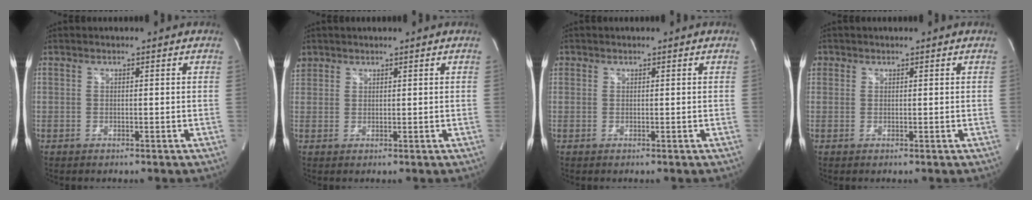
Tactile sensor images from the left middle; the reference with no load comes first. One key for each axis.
{"total": 3.4, "fx": 2.2, "fy": 2.6, "fz": 0.4, "tx": -0.013, "ty": 0.016, "tz": 0.045}
{"total": 0.8, "fx": 0.3, "fy": 0.7, "fz": 0.1, "tx": 0.004, "ty": 0.007, "tz": 0.005}
{"total": 1.5, "fx": 0.6, "fy": 1.3, "fz": 0.2, "tx": 0.006, "ty": 0.008, "tz": 0.010}